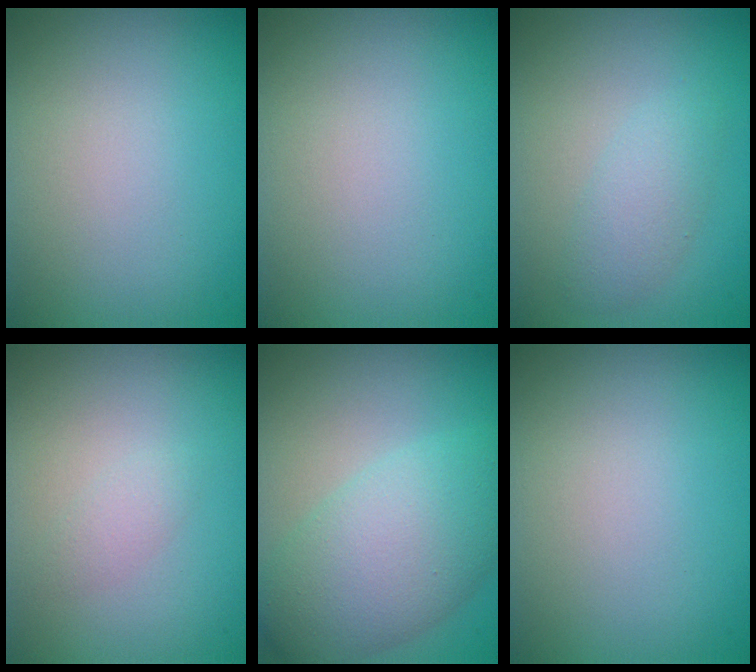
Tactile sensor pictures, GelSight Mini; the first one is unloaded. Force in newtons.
{"total": 0.0}
{"total": 2.2, "press": 2.2, "slide": 0.1}
{"total": 1.0, "press": 1.0, "slide": 0.0}
{"total": 7.2, "press": 7.2, "slide": 0.2}
{"total": 0.0}